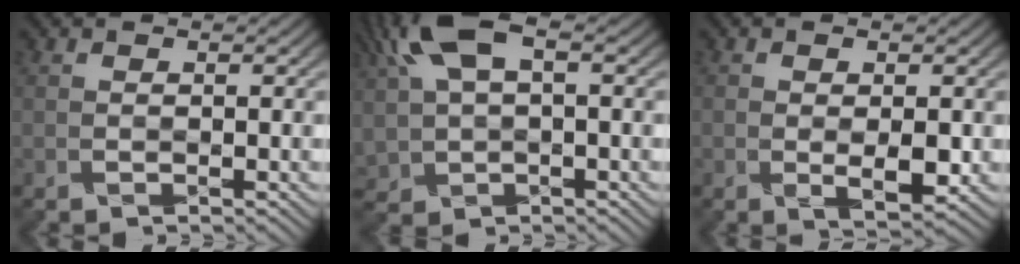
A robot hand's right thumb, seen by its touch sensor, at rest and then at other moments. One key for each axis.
{"total": 10.0, "fx": 3.5, "fy": 5.1, "fz": 7.8, "tx": -0.209, "ty": 0.014, "tz": 0.072}
{"total": 2.6, "fx": -0.1, "fy": 0.7, "fz": 2.5, "tx": -0.049, "ty": -0.007, "tz": 0.005}